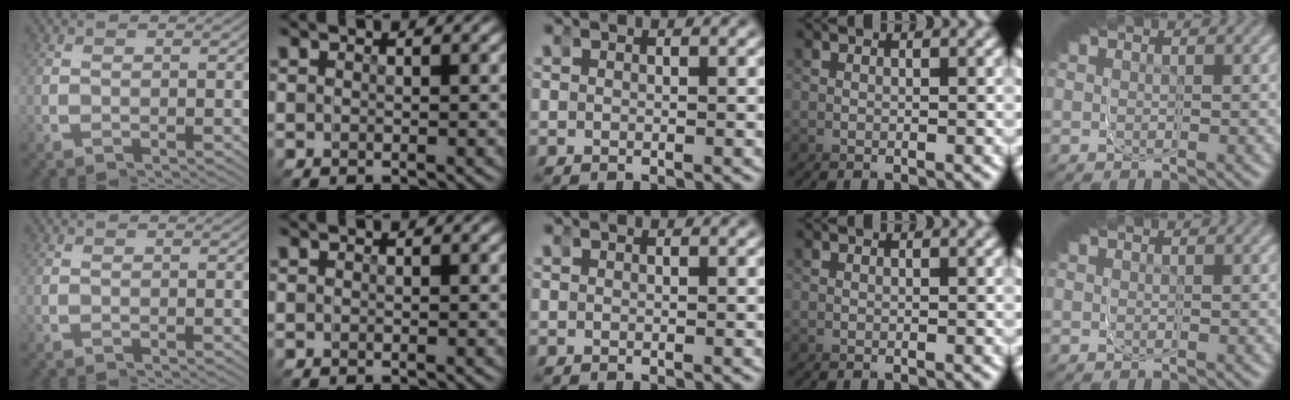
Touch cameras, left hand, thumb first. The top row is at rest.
{}